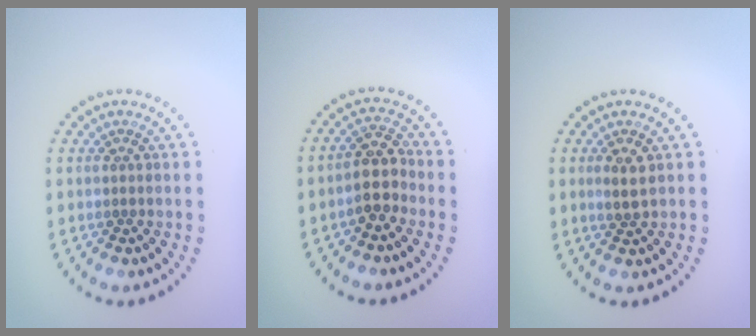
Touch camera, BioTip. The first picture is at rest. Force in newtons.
{"total": 2.9, "press": 2.5, "slide": 1.4}
{"total": 1.8, "press": 1.7, "slide": 0.6}